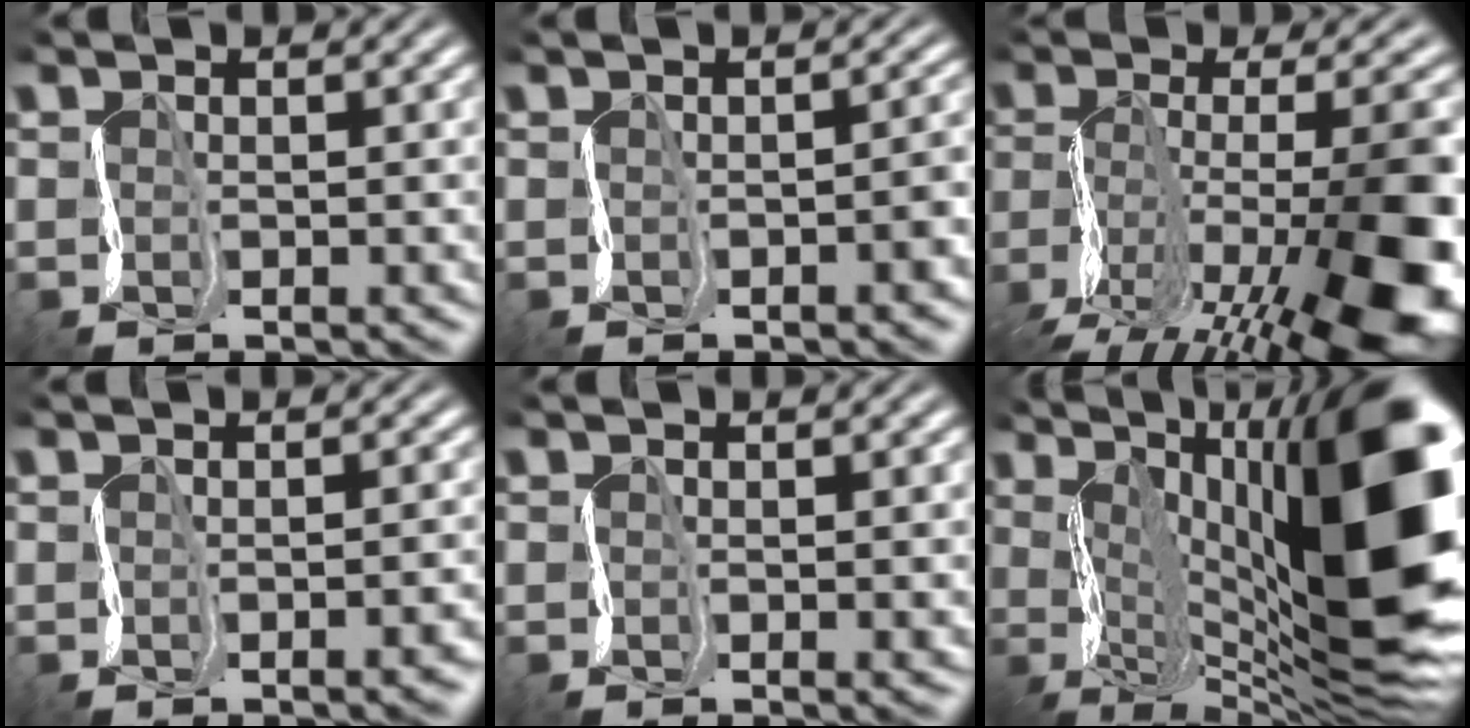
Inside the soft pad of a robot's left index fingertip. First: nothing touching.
{"total": 3.9, "force": [-1.2, 1.5, 3.4], "torque": [-0.017, 0.010, -0.012]}
{"total": 16.0, "force": [-7.1, 5.9, 13.1], "torque": [-0.215, 0.020, -0.108]}
{"total": 4.9, "force": [-1.6, 2.2, 4.1], "torque": [-0.011, 0.012, -0.013]}
{"total": 2.9, "force": [0.0, 1.0, 2.7], "torque": [-0.026, 0.005, 0.001]}
{"total": 19.5, "force": [2.3, 8.2, 17.5], "torque": [-0.254, 0.016, 0.040]}